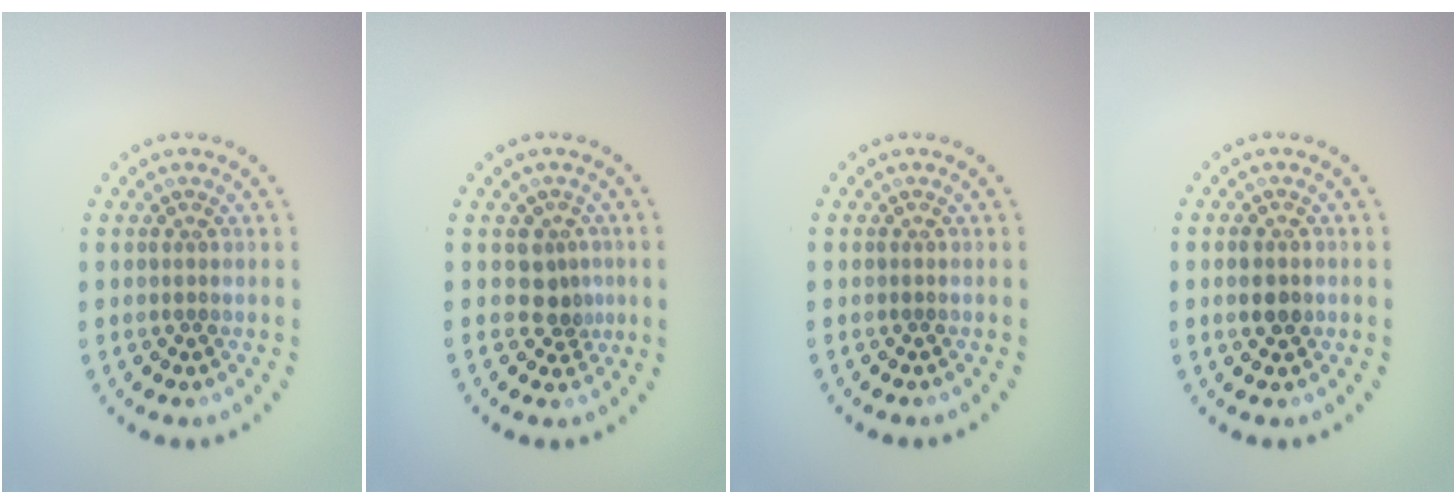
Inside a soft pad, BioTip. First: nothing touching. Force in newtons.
{"total": 2.4, "press": 1.8, "slide": 1.5}
{"total": 0.0}
{"total": 2.2, "press": 2.2, "slide": 0.2}